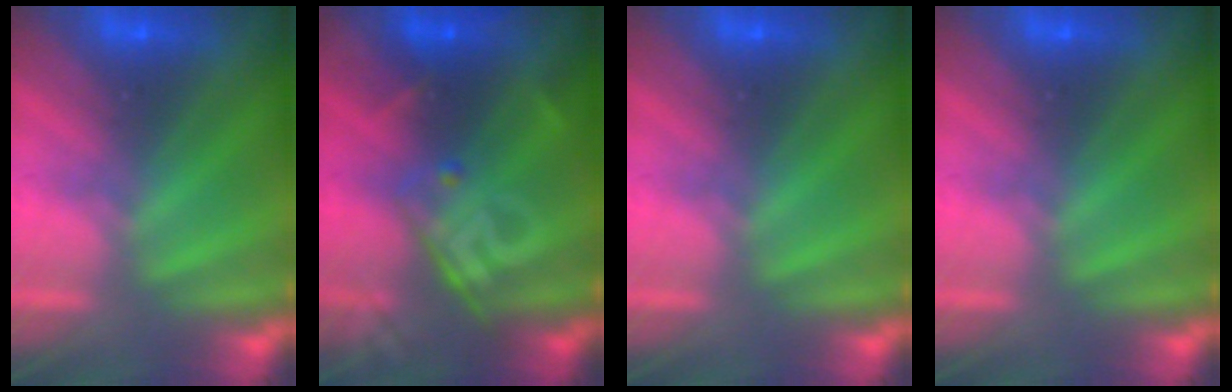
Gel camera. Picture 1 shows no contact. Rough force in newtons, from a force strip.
{"total": 2.5}
{"total": 0.0}
{"total": 0.0}